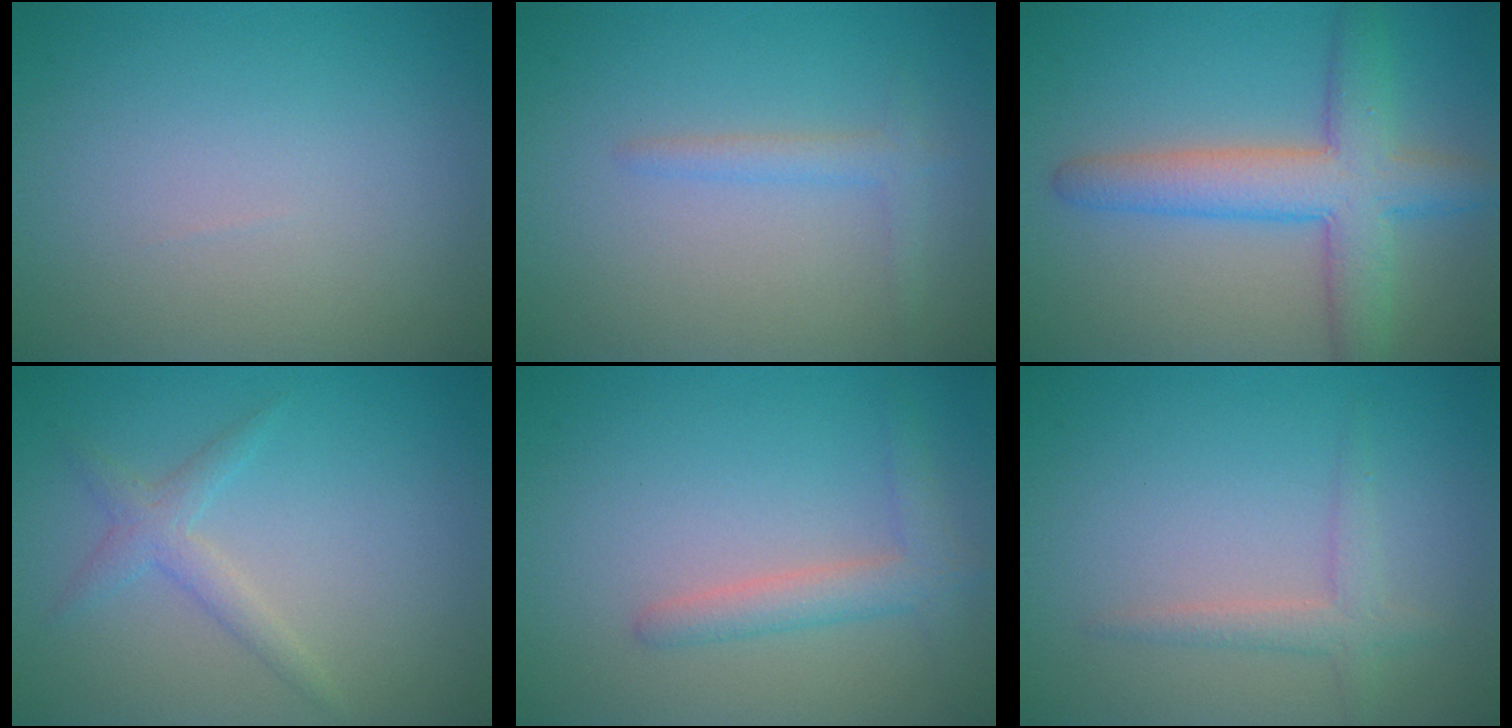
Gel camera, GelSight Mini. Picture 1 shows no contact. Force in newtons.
{"total": 1.4, "press": 1.4, "slide": 0.2}
{"total": 6.4, "press": 6.4, "slide": 0.2}
{"total": 2.0, "press": 2.0, "slide": 0.0}
{"total": 2.6, "press": 2.6, "slide": 0.2}
{"total": 1.9, "press": 1.9, "slide": 0.1}